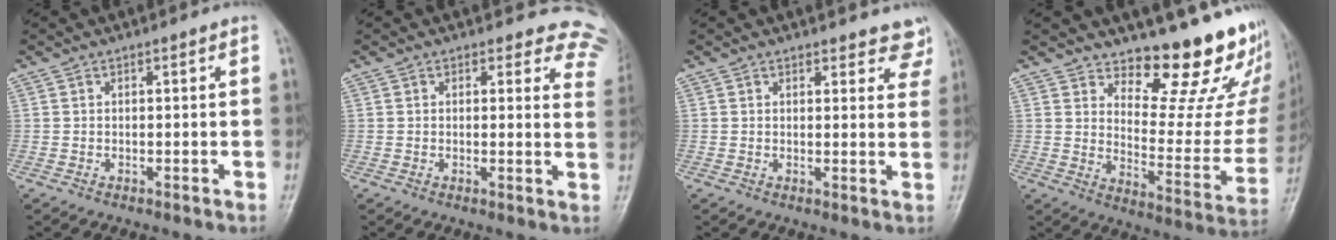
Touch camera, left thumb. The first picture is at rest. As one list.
[{"total": 10.2, "force": [9.3, 4.1, 0.5], "torque": [0.059, -0.059, 0.056]}, {"total": 6.1, "force": [5.6, 2.4, 0.8], "torque": [0.037, -0.027, 0.041]}, {"total": 17.9, "force": [15.2, 5.6, 7.7], "torque": [-0.041, -0.155, 0.193]}]